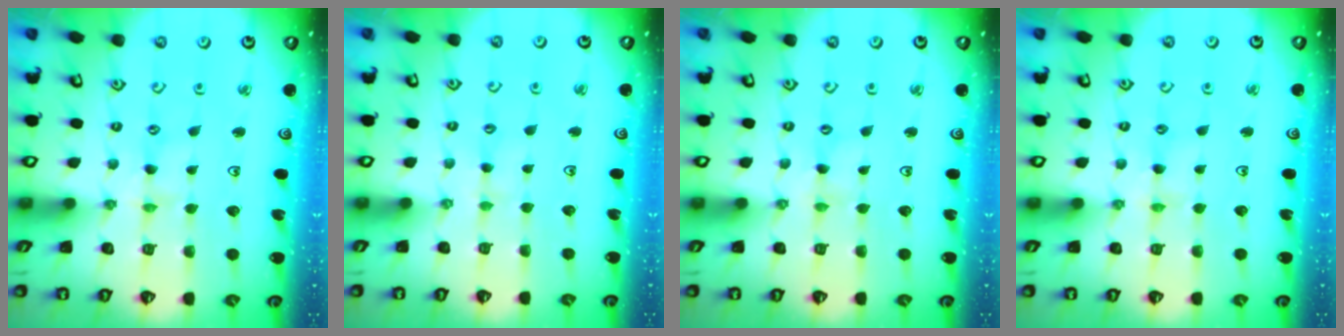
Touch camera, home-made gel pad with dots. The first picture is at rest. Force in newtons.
{"total": 2.4, "press": 2.4, "slide": 0.4}
{"total": 0.9, "press": 0.9, "slide": 0.1}
{"total": 3.0, "press": 2.9, "slide": 0.4}